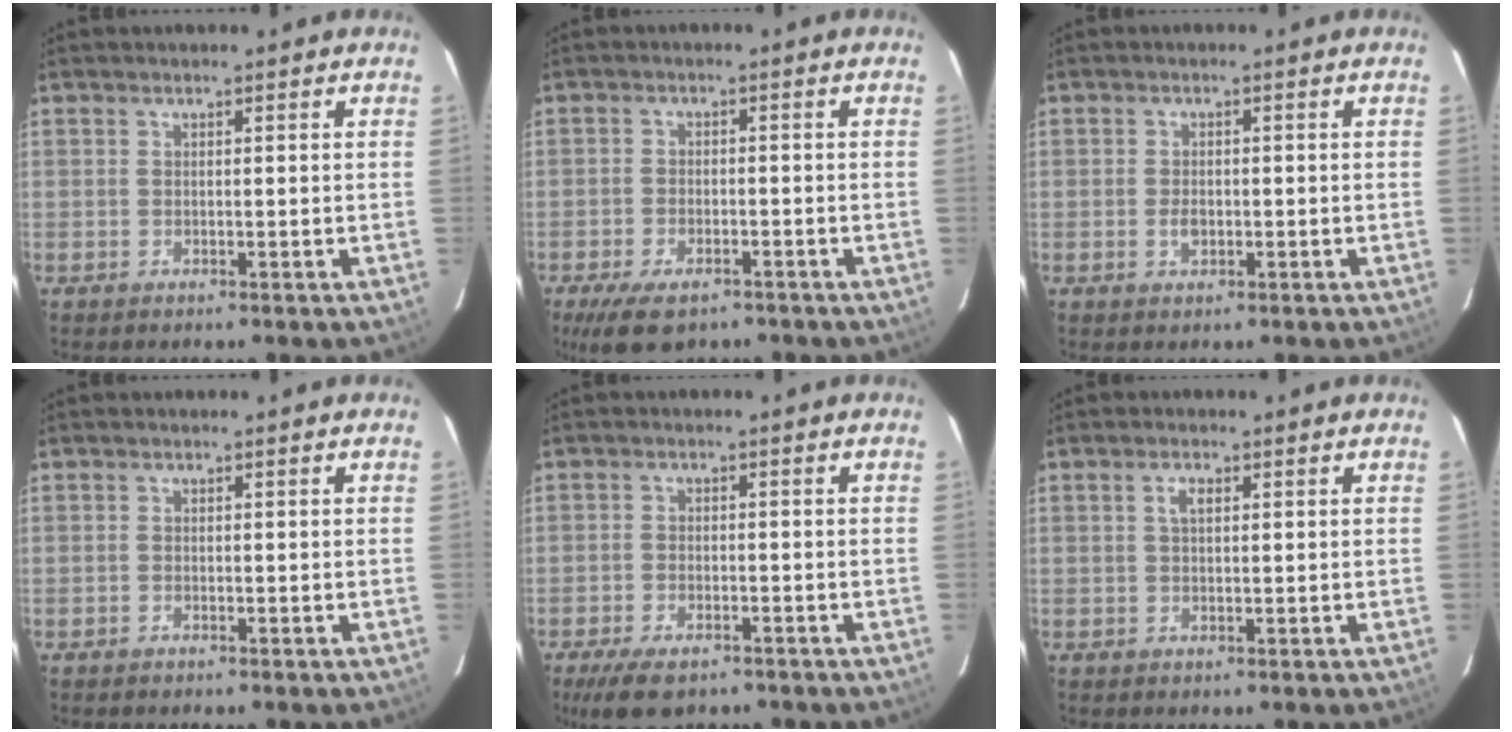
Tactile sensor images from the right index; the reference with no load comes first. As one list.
[{"total": 8.6, "force": [-5.9, 4.0, 4.8], "torque": [-0.113, -0.017, -0.097]}, {"total": 2.1, "force": [-0.6, 1.4, 1.5], "torque": [-0.026, 0.001, -0.011]}, {"total": 0.5, "force": [-0.5, 0.3, 0.0], "torque": [-0.001, 0.002, -0.010]}, {"total": 8.0, "force": [-5.7, 3.5, 4.4], "torque": [-0.108, -0.017, -0.096]}, {"total": 2.1, "force": [0.6, 1.0, 1.7], "torque": [-0.033, 0.005, 0.011]}]